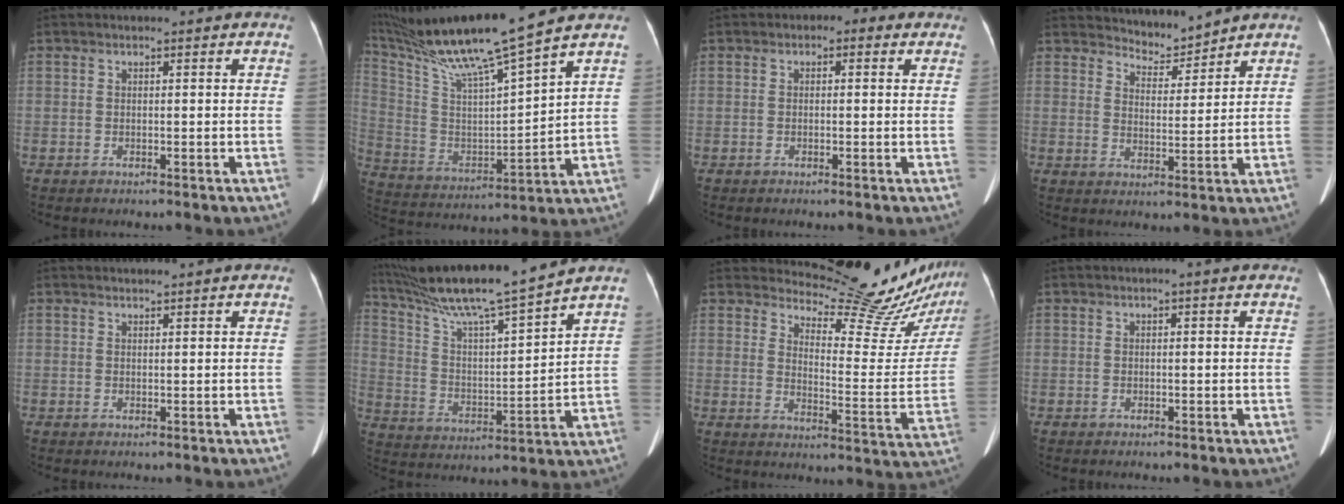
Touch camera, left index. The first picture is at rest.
{"total": 18.6, "force": [15.6, -1.5, 10.0], "torque": [-0.194, -0.009, 0.286]}
{"total": 2.2, "force": [1.0, 1.4, 1.4], "torque": [-0.014, 0.015, 0.006]}
{"total": 4.7, "force": [4.7, 0.2, -0.5], "torque": [0.006, -0.003, 0.080]}
{"total": 1.6, "force": [1.5, -0.1, 0.3], "torque": [-0.004, 0.015, 0.032]}
{"total": 17.2, "force": [15.0, -1.3, 8.2], "torque": [-0.153, -0.006, 0.261]}
{"total": 19.1, "force": [18.7, 1.7, 3.9], "torque": [-0.051, -0.116, 0.218]}
{"total": 1.0, "force": [0.6, -0.1, 0.7], "torque": [-0.013, 0.008, 0.009]}